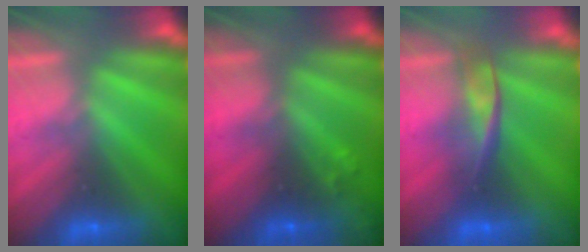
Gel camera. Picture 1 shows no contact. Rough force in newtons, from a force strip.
{"total": 7.9}
{"total": 2.3}